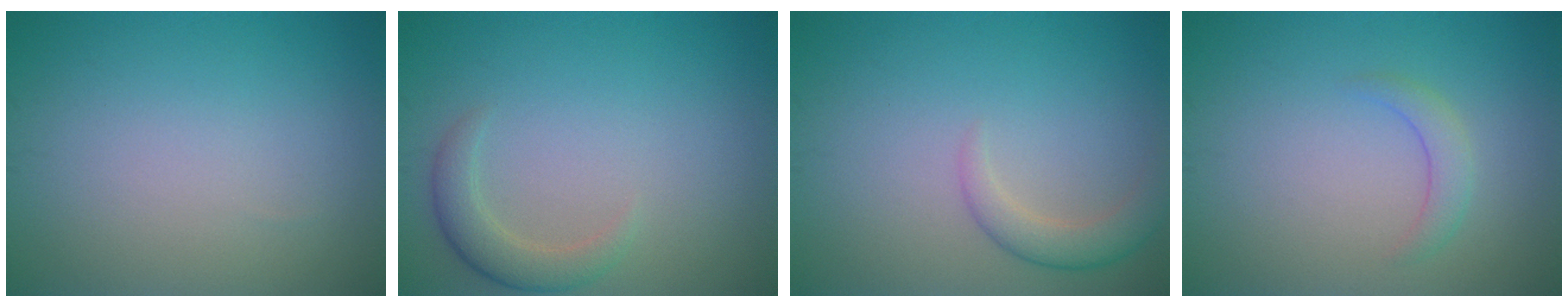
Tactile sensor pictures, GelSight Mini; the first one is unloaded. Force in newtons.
{"total": 2.6, "press": 2.6, "slide": 0.1}
{"total": 2.4, "press": 2.4, "slide": 0.2}
{"total": 1.7, "press": 1.6, "slide": 0.2}